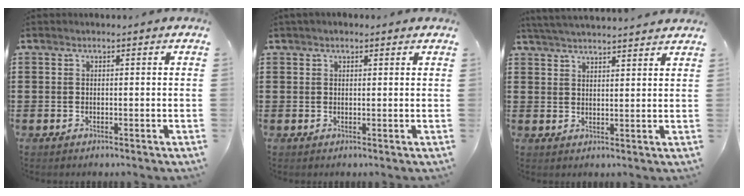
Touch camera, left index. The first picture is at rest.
{"total": 1.1, "force": [0.8, 0.5, 0.4], "torque": [-0.008, 0.006, 0.015]}
{"total": 3.5, "force": [3.5, -0.5, 0.4], "torque": [-0.019, -0.013, 0.062]}